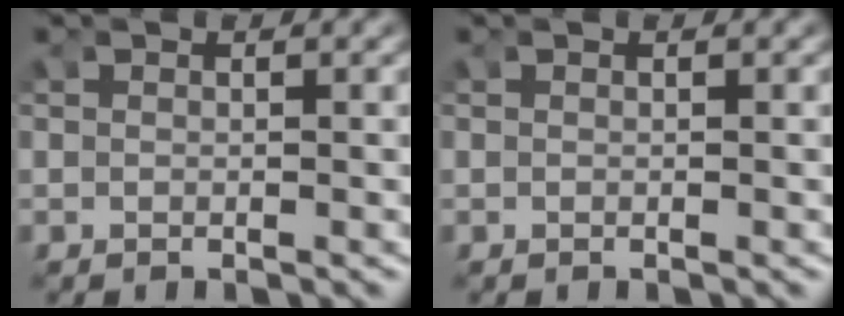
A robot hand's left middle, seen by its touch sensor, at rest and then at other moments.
{"total": 0.0}